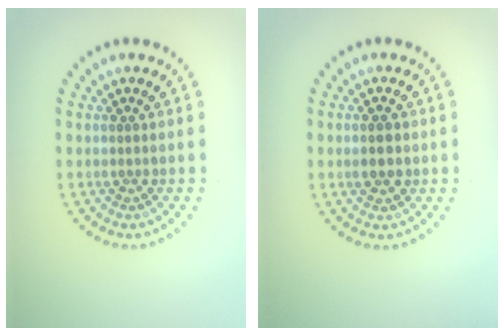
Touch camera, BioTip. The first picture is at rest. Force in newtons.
{"total": 1.8, "press": 1.8, "slide": 0.0}